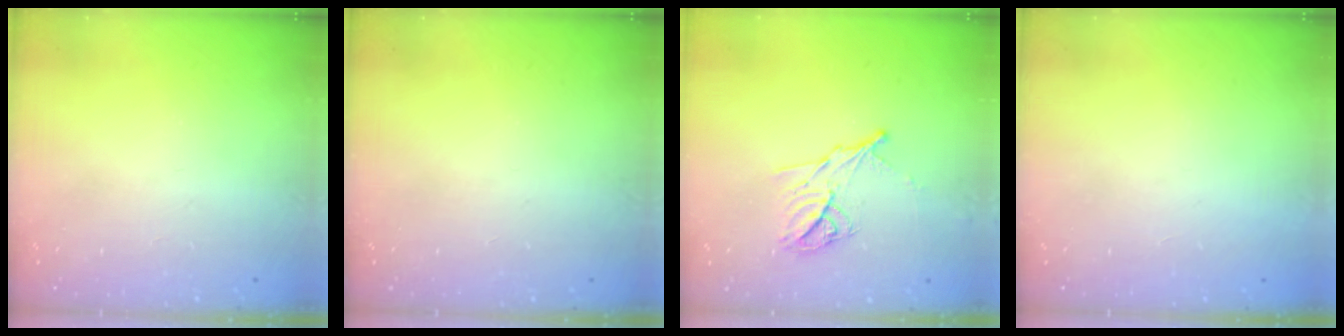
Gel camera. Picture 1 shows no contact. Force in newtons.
{"total": 0.0}
{"total": 11.4, "press": 11.4, "slide": 0.3}
{"total": 1.5, "press": 1.5, "slide": 0.1}